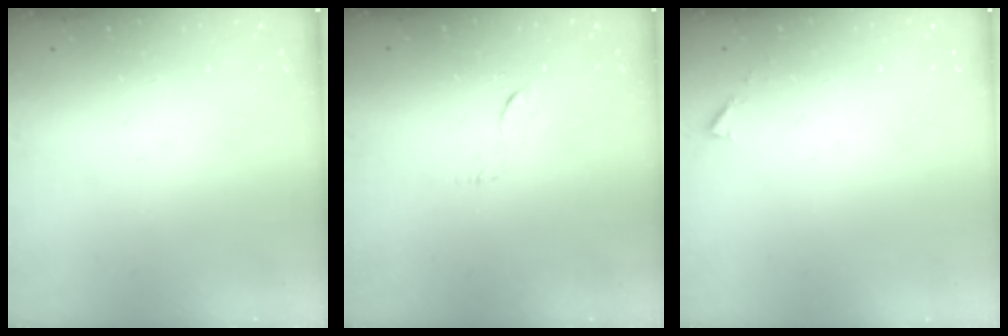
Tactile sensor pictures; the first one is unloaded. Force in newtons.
{"total": 4.6, "press": 4.5, "slide": 0.5}
{"total": 2.9, "press": 2.9, "slide": 0.4}